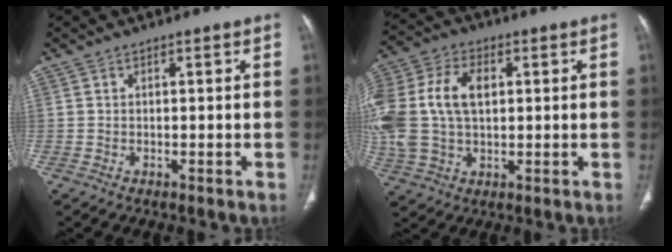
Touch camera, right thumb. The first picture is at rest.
{"total": 20.0, "force": [2.9, 13.3, 14.7], "torque": [-0.358, 0.021, 0.060]}